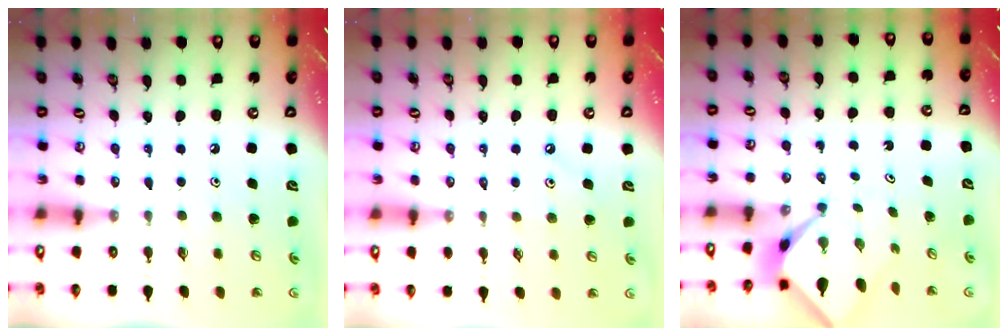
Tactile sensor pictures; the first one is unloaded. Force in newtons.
{"total": 5.5, "press": 5.4, "slide": 0.8}
{"total": 2.5, "press": 2.5, "slide": 0.2}